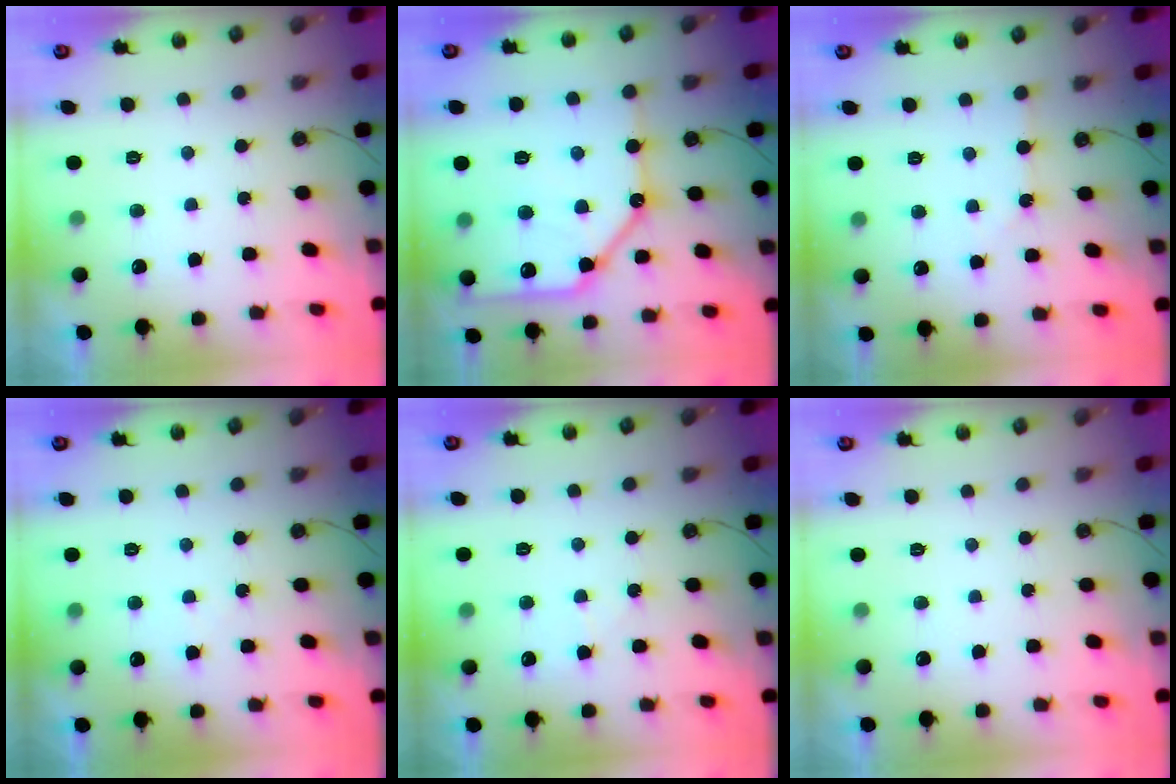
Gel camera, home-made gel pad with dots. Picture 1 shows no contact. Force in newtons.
{"total": 22.4, "press": 22.2, "slide": 2.5}
{"total": 2.9, "press": 2.9, "slide": 0.5}
{"total": 3.8, "press": 3.7, "slide": 0.6}
{"total": 4.4, "press": 4.4, "slide": 0.7}
{"total": 0.0}